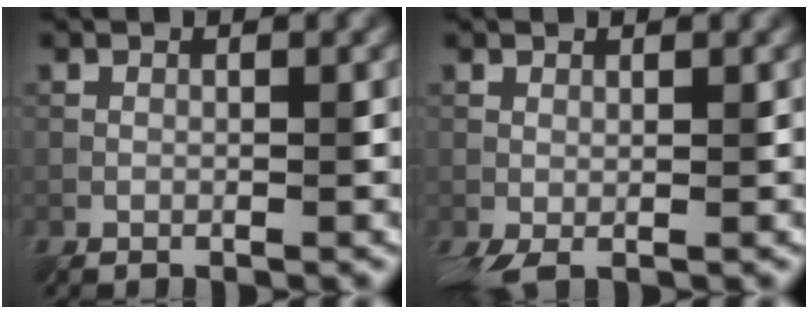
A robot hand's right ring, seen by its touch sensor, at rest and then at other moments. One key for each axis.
{"total": 2.1, "fx": -0.4, "fy": 0.7, "fz": 1.9, "tx": -0.040, "ty": -0.004, "tz": -0.010}